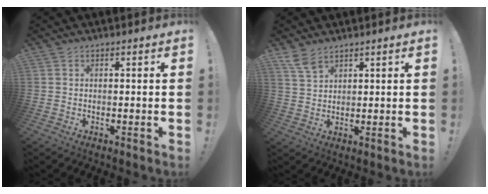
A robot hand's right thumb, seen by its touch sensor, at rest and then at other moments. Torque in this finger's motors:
{"motor_torque": [-0.52, 0.35, 0.28, -0.02, -0.01]}